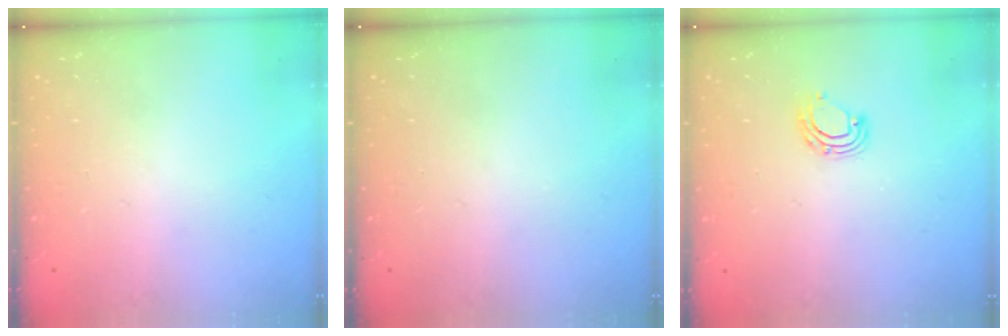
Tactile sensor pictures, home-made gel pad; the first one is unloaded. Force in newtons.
{"total": 0.0}
{"total": 6.9, "press": 6.8, "slide": 0.9}